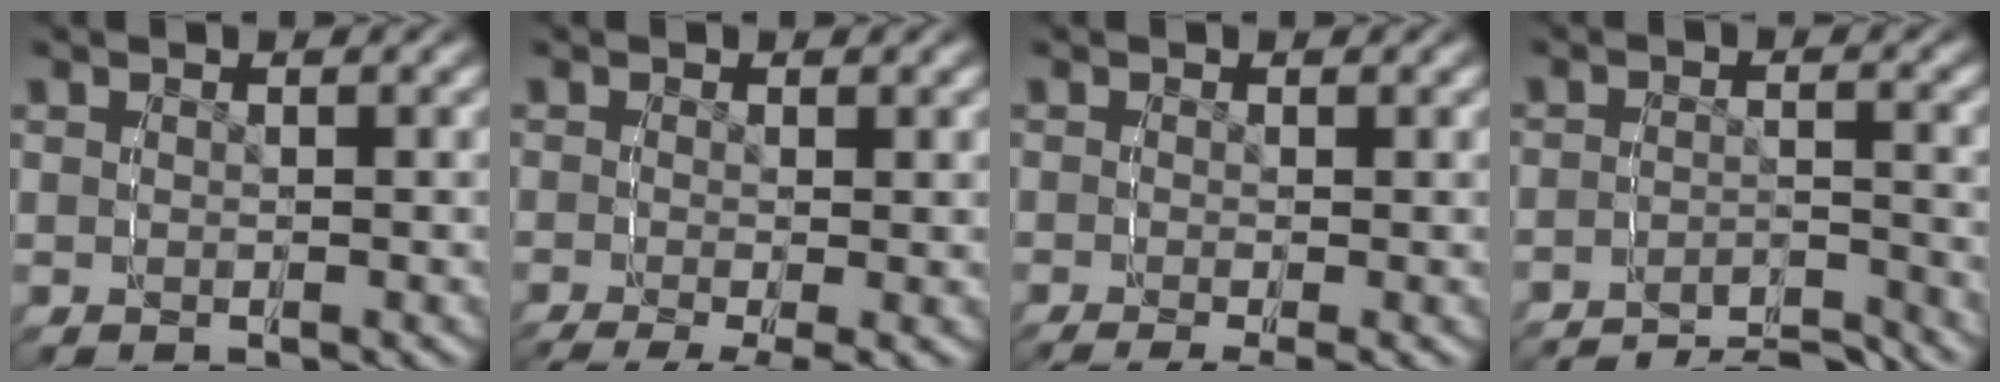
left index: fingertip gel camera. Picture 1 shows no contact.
{"total": 4.7, "force": [-3.6, 1.1, 2.7], "torque": [-0.043, -0.020, -0.047]}
{"total": 3.0, "force": [-2.4, 0.4, 1.8], "torque": [-0.026, -0.007, -0.034]}
{"total": 10.1, "force": [-9.8, 1.8, 1.5], "torque": [0.007, -0.020, -0.161]}